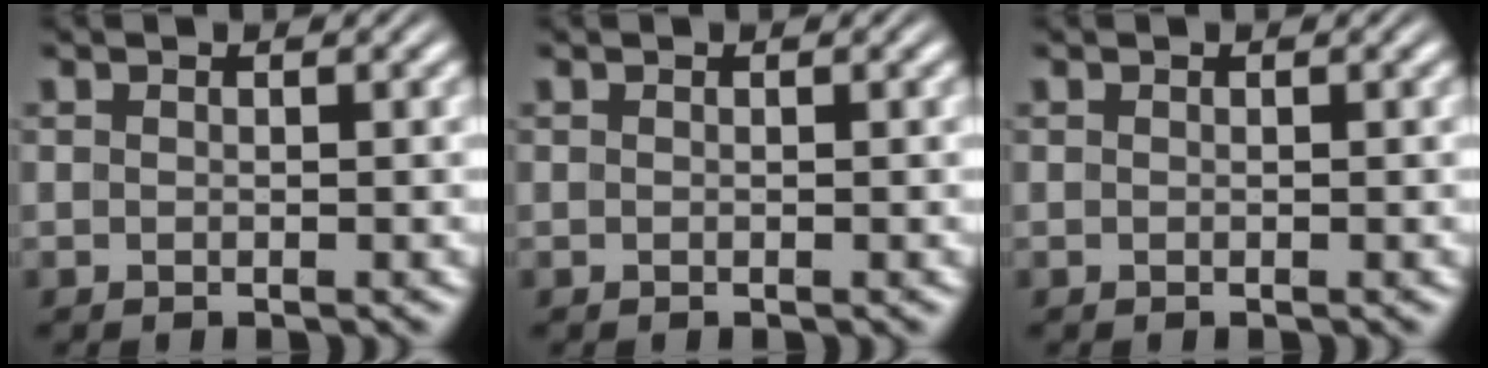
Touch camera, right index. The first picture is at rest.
{"total": 0.0}
{"total": 0.0}